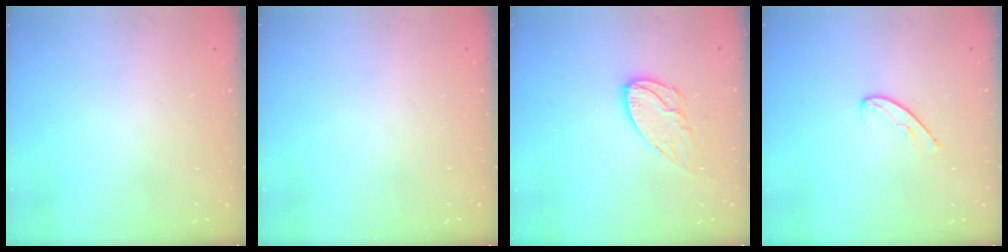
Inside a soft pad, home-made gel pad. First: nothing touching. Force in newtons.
{"total": 0.0}
{"total": 9.9, "press": 9.9, "slide": 0.7}
{"total": 6.2, "press": 6.2, "slide": 0.6}